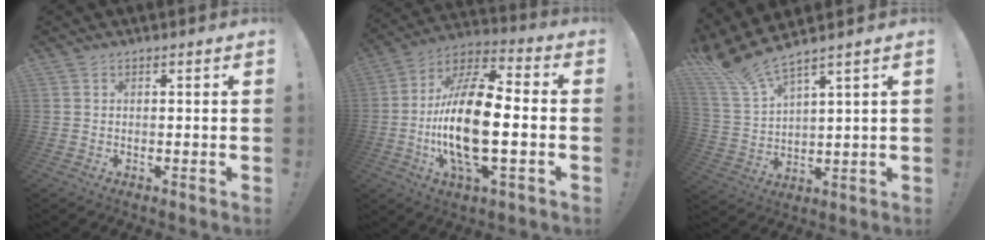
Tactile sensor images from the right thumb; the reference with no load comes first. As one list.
[{"total": 21.1, "force": [-3.2, 8.6, 19.0], "torque": [-0.379, 0.004, -0.058]}, {"total": 9.3, "force": [7.7, 1.8, 4.9], "torque": [-0.117, -0.048, 0.141]}]